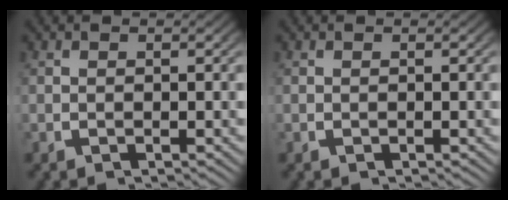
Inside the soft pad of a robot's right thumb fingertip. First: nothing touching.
{"total": 0.0}